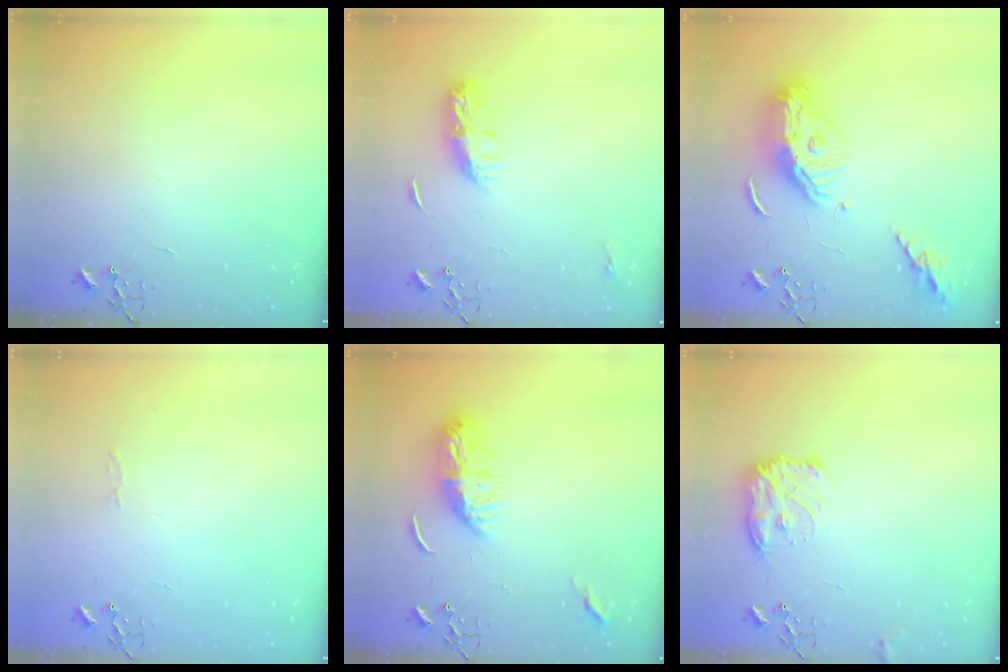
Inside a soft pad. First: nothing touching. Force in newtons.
{"total": 9.4, "press": 9.4, "slide": 0.3}
{"total": 14.7, "press": 14.6, "slide": 1.6}
{"total": 2.8, "press": 2.8, "slide": 0.4}
{"total": 12.5, "press": 12.5, "slide": 1.1}
{"total": 11.8, "press": 11.8, "slide": 0.6}